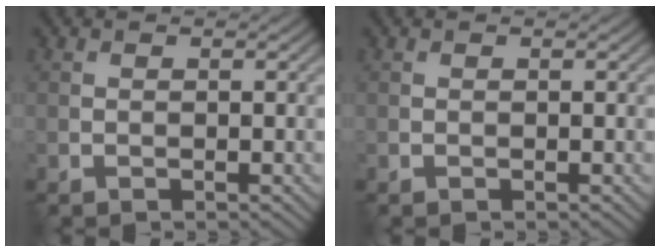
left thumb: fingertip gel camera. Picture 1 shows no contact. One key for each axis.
{"total": 0.0}